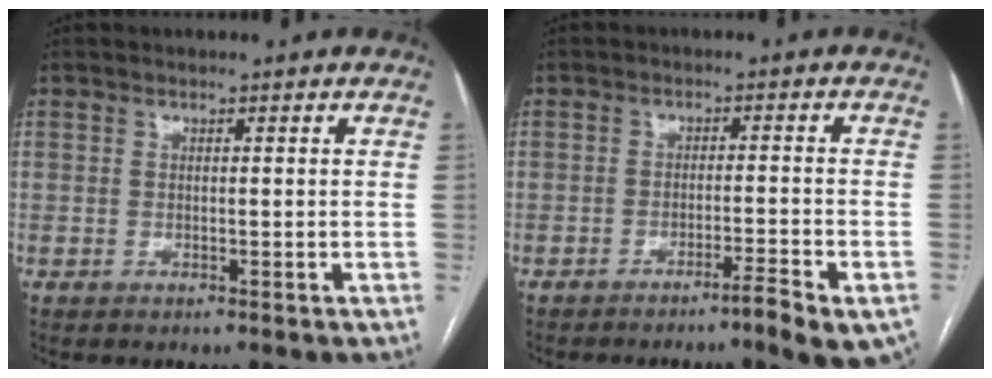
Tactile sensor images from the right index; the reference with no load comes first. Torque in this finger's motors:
{"motor_torque": [0.45, -0.48, 0.00, 0.02]}